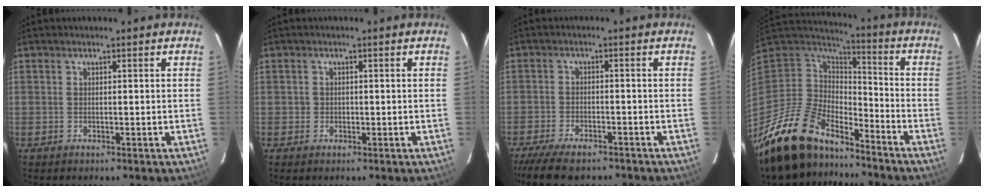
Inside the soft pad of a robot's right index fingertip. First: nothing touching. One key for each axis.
{"total": 1.1, "fx": -0.3, "fy": 1.1, "fz": 0.1, "tx": 0.001, "ty": 0.001, "tz": -0.003}
{"total": 10.3, "fx": -8.7, "fy": 2.6, "fz": 4.8, "tx": -0.119, "ty": -0.031, "tz": -0.148}
{"total": 21.7, "fx": -16.5, "fy": 9.1, "fz": 10.7, "tx": -0.241, "ty": -0.022, "tz": -0.296}